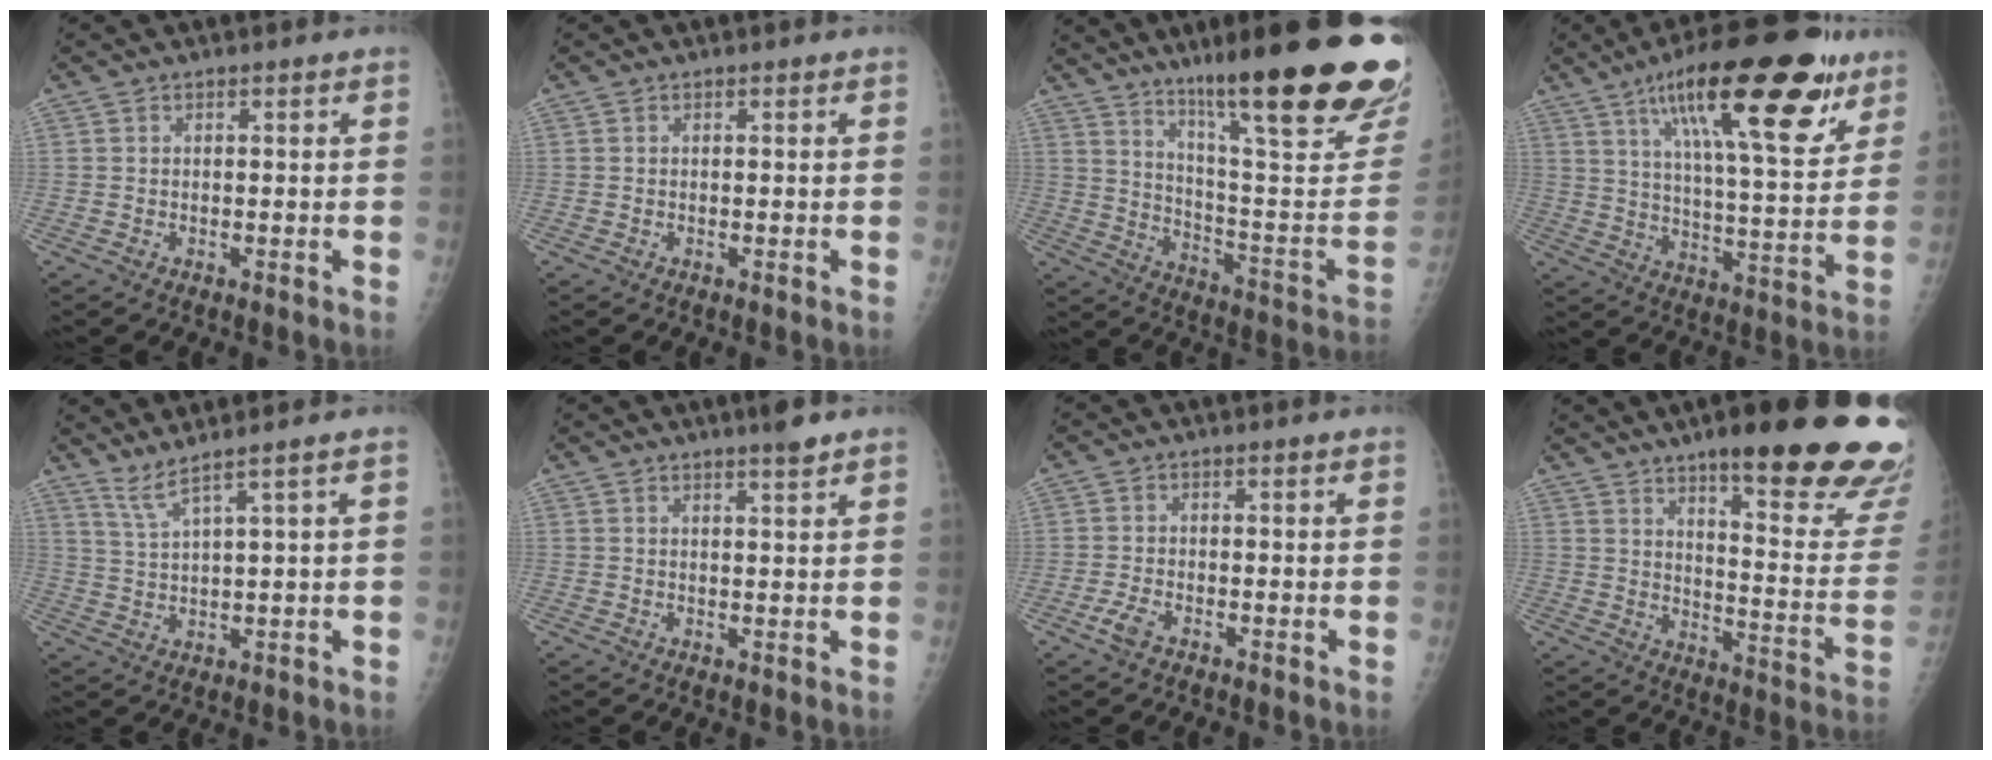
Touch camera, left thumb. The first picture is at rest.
{"total": 0.0}
{"total": 31.3, "force": [20.0, 4.9, 23.6], "torque": [-0.270, -0.090, 0.299]}
{"total": 25.7, "force": [14.3, 7.4, 20.0], "torque": [-0.286, -0.035, 0.223]}
{"total": 4.0, "force": [3.0, -1.4, 2.4], "torque": [-0.054, -0.028, 0.072]}
{"total": 2.7, "force": [2.1, 0.0, 1.8], "torque": [-0.028, -0.013, 0.034]}
{"total": 2.6, "force": [-1.4, 1.0, 1.9], "torque": [-0.048, 0.006, -0.029]}
{"total": 27.2, "force": [17.7, 5.4, 20.0], "torque": [-0.217, -0.086, 0.243]}